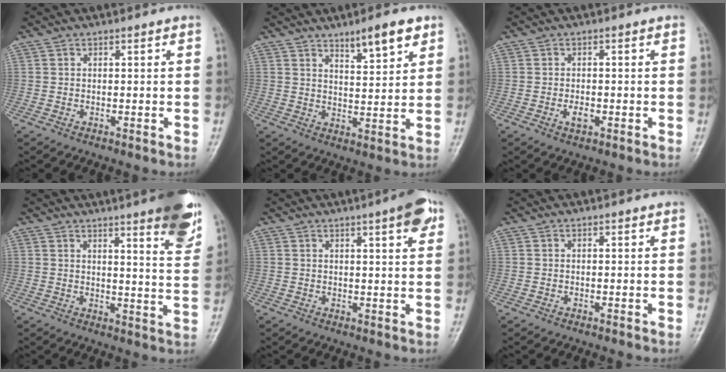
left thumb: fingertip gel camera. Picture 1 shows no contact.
{"total": 7.2, "force": [4.7, 1.8, 5.1], "torque": [-0.066, -0.030, 0.074]}
{"total": 2.4, "force": [-0.8, 1.3, 1.8], "torque": [-0.030, 0.005, -0.014]}
{"total": 12.1, "force": [7.5, 1.9, 9.4], "torque": [-0.101, -0.042, 0.090]}
{"total": 5.9, "force": [3.2, 1.1, 4.9], "torque": [-0.057, -0.009, 0.038]}
{"total": 0.0}